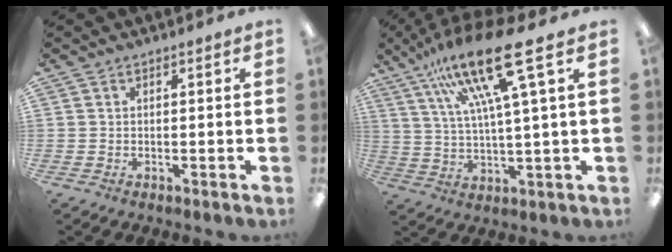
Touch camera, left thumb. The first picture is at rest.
{"total": 19.3, "force": [11.0, 3.1, 15.6], "torque": [-0.295, -0.046, 0.168]}